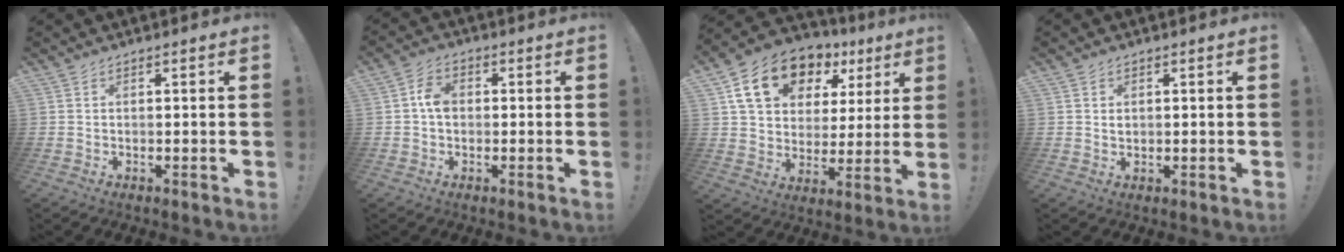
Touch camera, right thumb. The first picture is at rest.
{"total": 5.3, "force": [0.0, 3.8, 3.7], "torque": [-0.059, 0.013, 0.001]}
{"total": 17.7, "force": [9.7, 11.6, 9.2], "torque": [-0.147, -0.041, 0.185]}
{"total": 0.8, "force": [0.2, 0.8, 0.2], "torque": [0.004, -0.002, 0.002]}